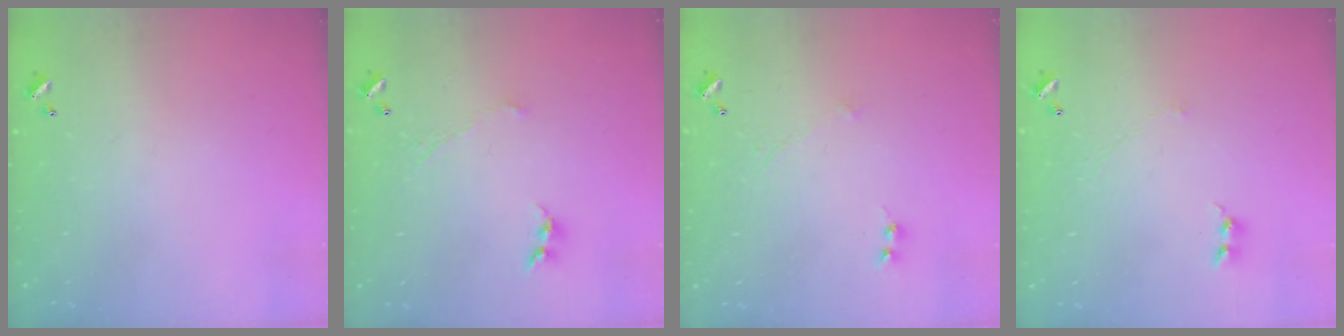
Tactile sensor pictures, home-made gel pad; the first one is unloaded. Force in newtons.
{"total": 1.0, "press": 0.9, "slide": 0.4}
{"total": 0.0}
{"total": 1.1, "press": 0.9, "slide": 0.6}